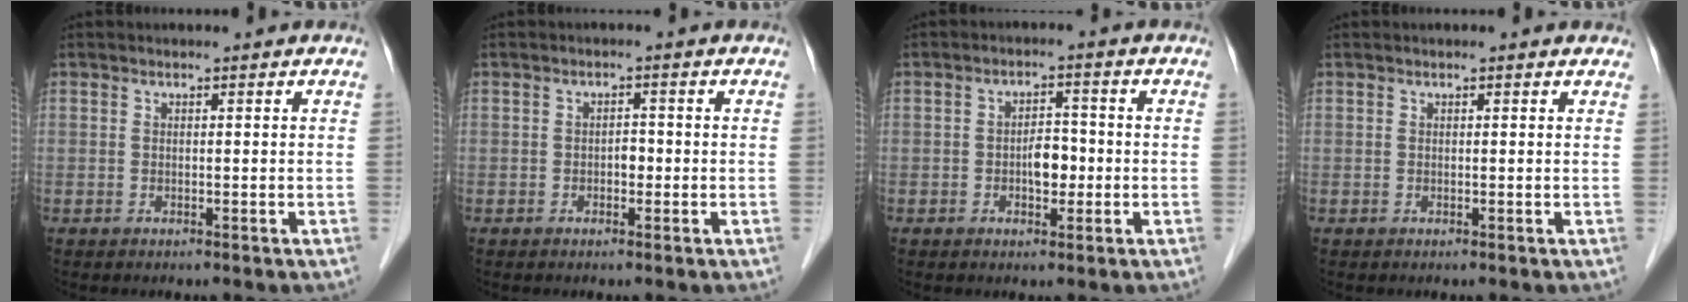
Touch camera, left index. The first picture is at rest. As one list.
[{"total": 1.5, "force": [-0.4, 0.9, 1.1], "torque": [-0.013, 0.005, -0.008]}, {"total": 3.6, "force": [-0.9, 1.9, 3.0], "torque": [-0.047, 0.008, -0.014]}, {"total": 1.2, "force": [1.0, 0.4, 0.6], "torque": [-0.010, 0.010, 0.007]}]